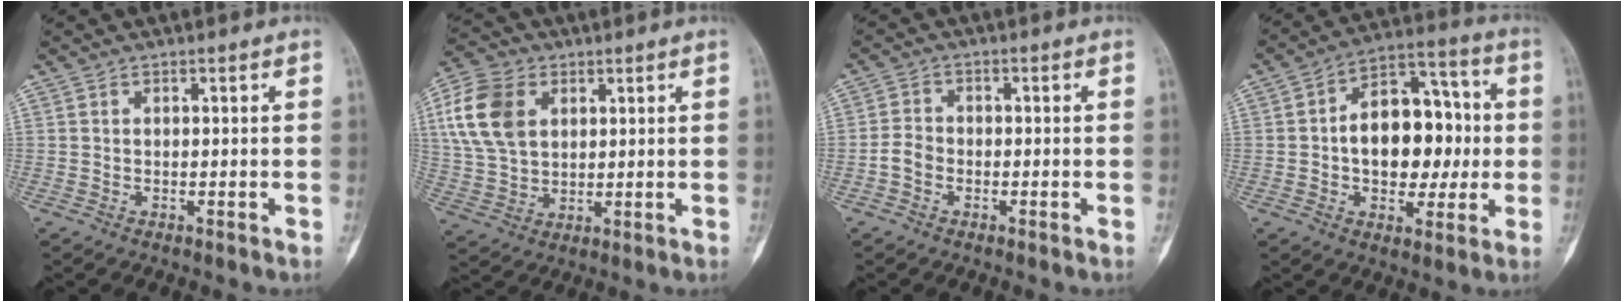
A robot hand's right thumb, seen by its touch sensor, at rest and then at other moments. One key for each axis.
{"total": 12.9, "fx": 3.9, "fy": 9.0, "fz": 8.4, "tx": -0.162, "ty": 0.000, "tz": 0.076}
{"total": 3.0, "fx": -1.1, "fy": 2.3, "fz": 1.5, "tx": -0.024, "ty": 0.011, "tz": -0.027}
{"total": 16.9, "fx": -0.1, "fy": 10.9, "fz": 12.9, "tx": -0.143, "ty": 0.036, "tz": -0.004}